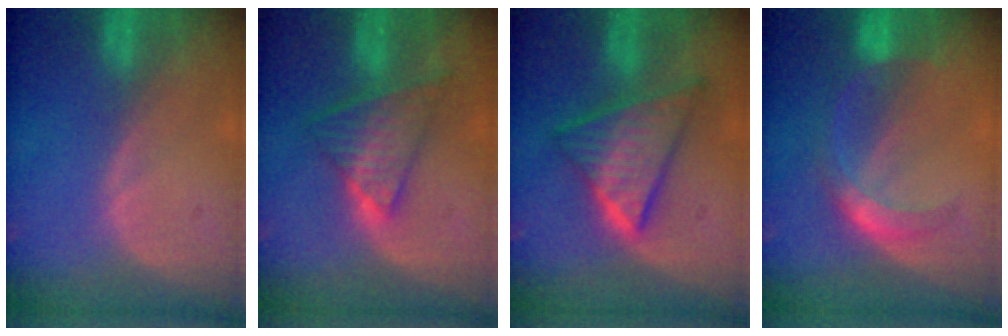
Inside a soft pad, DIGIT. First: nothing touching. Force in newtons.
{"total": 7.0, "press": 6.6, "slide": 2.5}
{"total": 8.8, "press": 8.7, "slide": 0.6}
{"total": 5.7, "press": 5.0, "slide": 2.7}